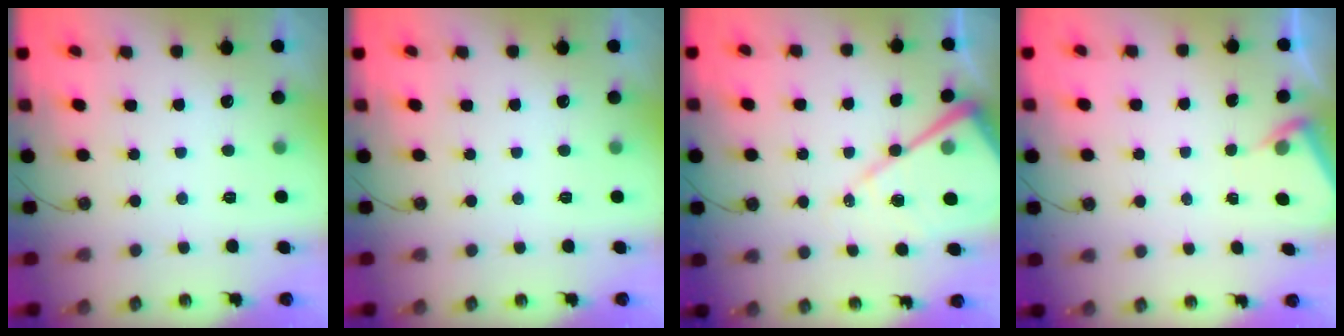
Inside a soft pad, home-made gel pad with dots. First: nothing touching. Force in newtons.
{"total": 0.0}
{"total": 14.1, "press": 14.0, "slide": 1.4}
{"total": 3.3, "press": 3.3, "slide": 0.5}